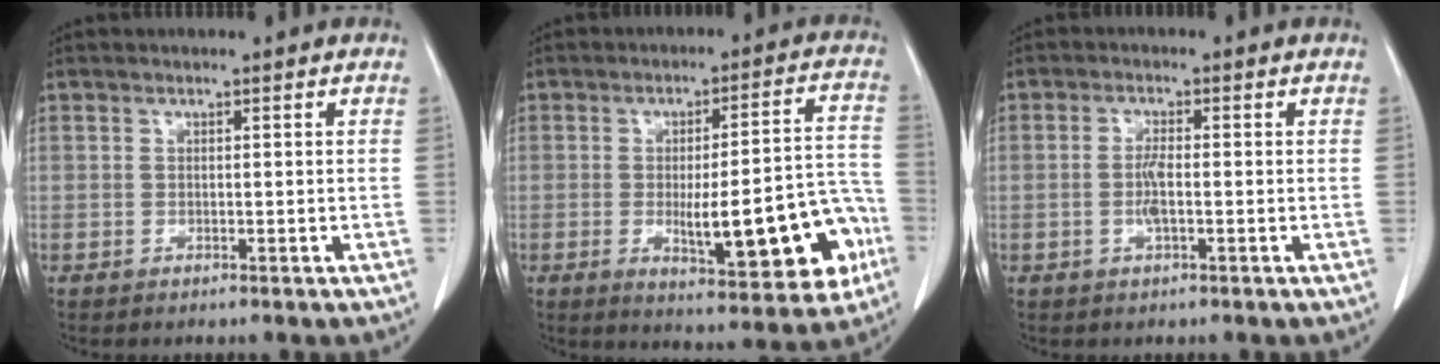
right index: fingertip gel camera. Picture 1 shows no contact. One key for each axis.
{"total": 17.1, "fx": -4.9, "fy": 4.0, "fz": 15.9, "tx": -0.181, "ty": 0.021, "tz": -0.051}
{"total": 2.9, "fx": -0.6, "fy": 0.6, "fz": 2.8, "tx": -0.063, "ty": -0.002, "tz": -0.011}